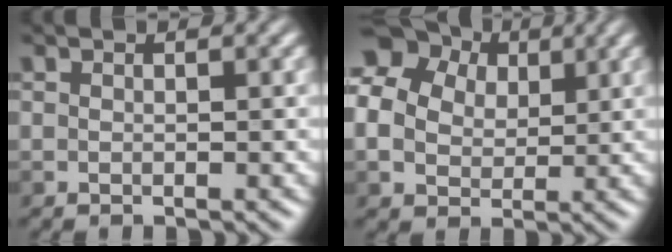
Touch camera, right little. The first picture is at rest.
{"total": 10.7, "force": [3.7, 8.1, 5.9], "torque": [-0.123, 0.024, 0.063]}